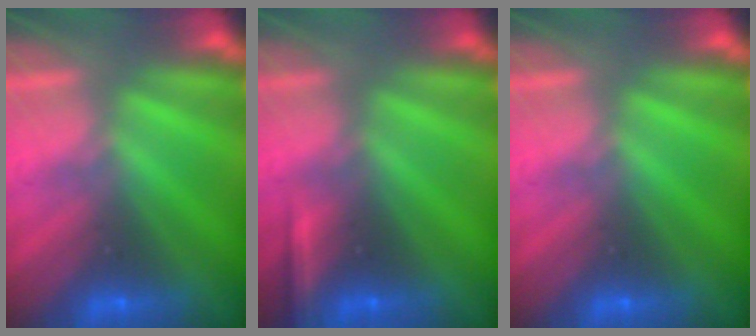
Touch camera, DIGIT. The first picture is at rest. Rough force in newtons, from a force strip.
{"total": 2.3}
{"total": 0.0}